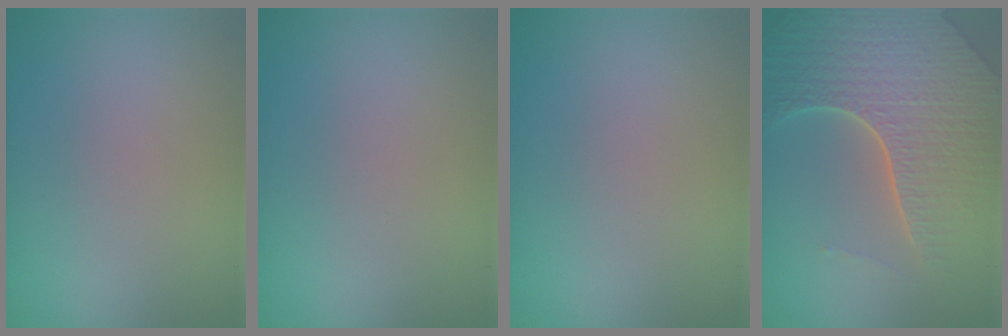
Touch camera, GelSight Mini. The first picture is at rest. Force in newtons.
{"total": 0.0}
{"total": 0.0}
{"total": 8.1, "press": 5.7, "slide": 5.7}